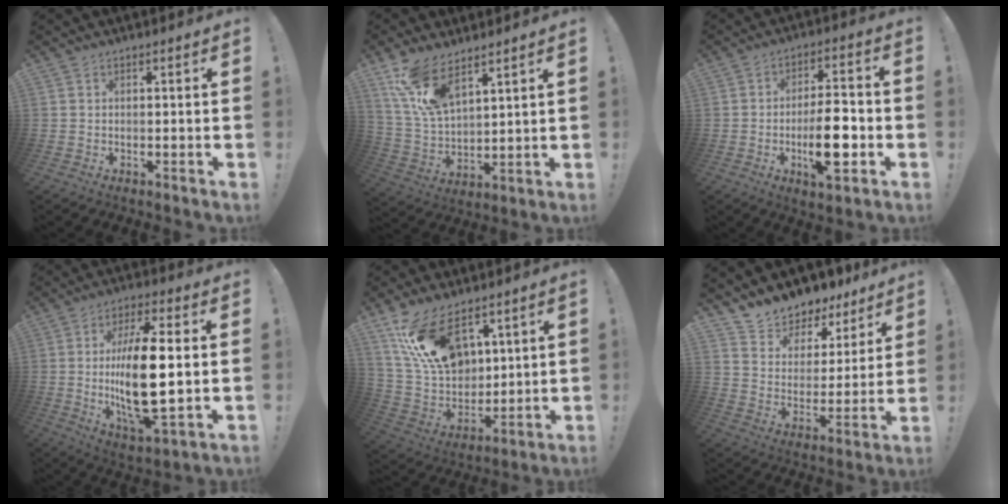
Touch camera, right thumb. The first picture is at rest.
{"total": 12.6, "force": [9.0, 5.2, 7.1], "torque": [-0.159, -0.045, 0.174]}
{"total": 12.8, "force": [-3.6, 4.7, 11.4], "torque": [-0.187, 0.009, -0.062]}
{"total": 19.1, "force": [0.5, 6.2, 18.0], "torque": [-0.345, -0.016, -0.001]}
{"total": 19.4, "force": [10.7, 10.9, 12.1], "torque": [-0.245, -0.057, 0.199]}
{"total": 8.4, "force": [7.5, 3.8, 0.1], "torque": [-0.014, -0.079, 0.138]}